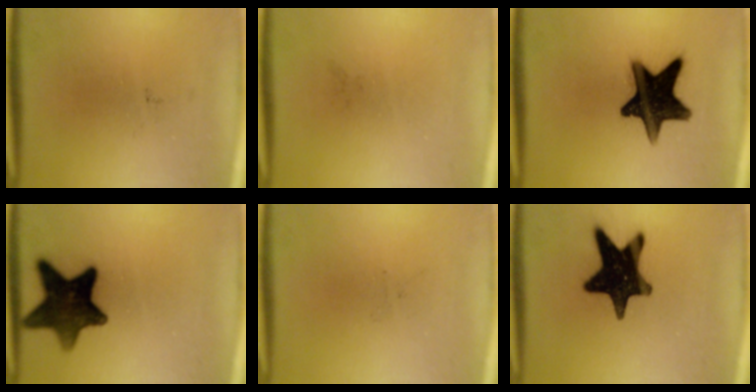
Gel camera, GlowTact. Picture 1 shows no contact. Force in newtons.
{"total": 0.0}
{"total": 16.3}
{"total": 13.3}
{"total": 0.0}
{"total": 16.5}